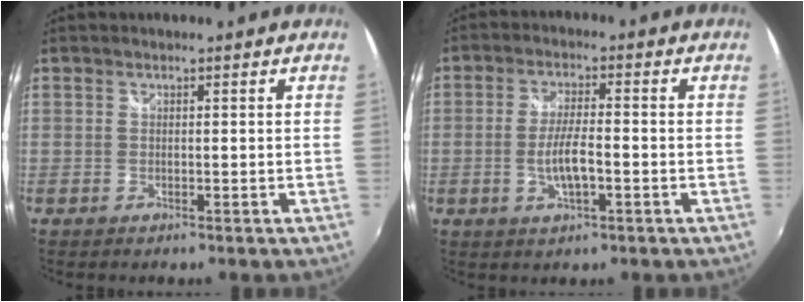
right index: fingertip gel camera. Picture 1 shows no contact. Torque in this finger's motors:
{"motor_torque": [0.13, 0.06, 0.13, 0.05]}